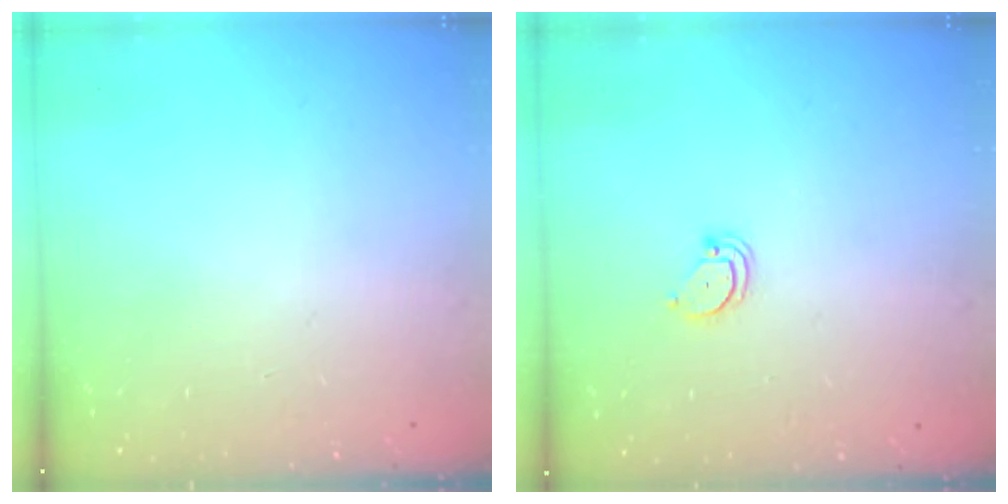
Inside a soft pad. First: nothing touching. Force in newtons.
{"total": 2.7, "press": 2.7, "slide": 0.2}